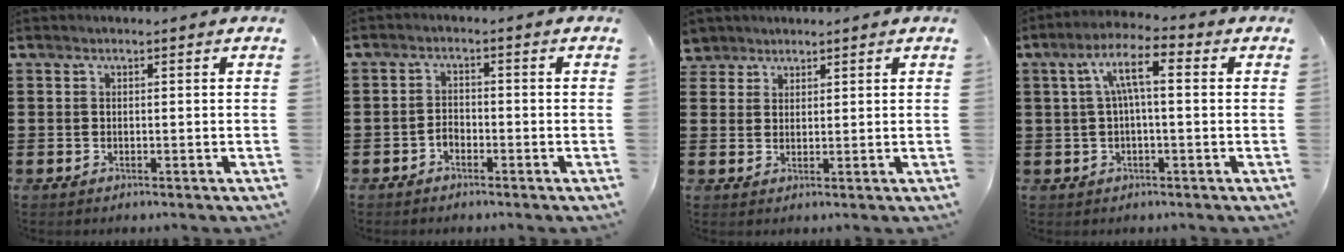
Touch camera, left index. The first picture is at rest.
{"total": 1.7, "force": [-1.3, 0.9, 0.7], "torque": [-0.018, 0.005, -0.028]}
{"total": 2.9, "force": [2.3, 1.7, 0.0], "torque": [-0.012, 0.008, 0.045]}
{"total": 7.5, "force": [1.2, 2.2, 7.1], "torque": [-0.144, 0.013, 0.016]}